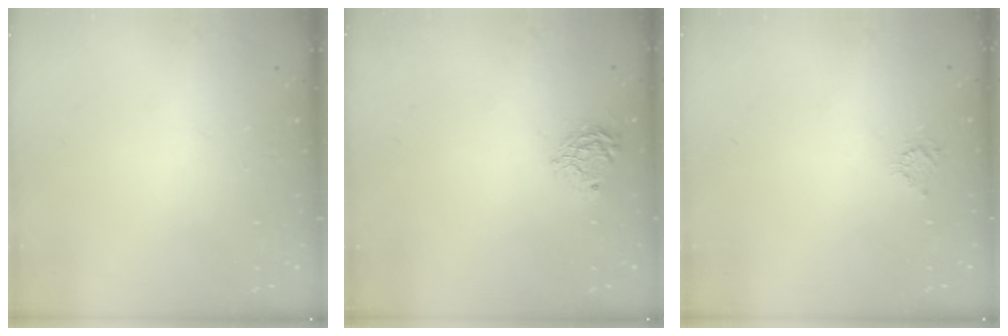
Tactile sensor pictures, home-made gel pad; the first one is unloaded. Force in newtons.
{"total": 7.8, "press": 7.7, "slide": 0.3}
{"total": 3.4, "press": 3.4, "slide": 0.4}